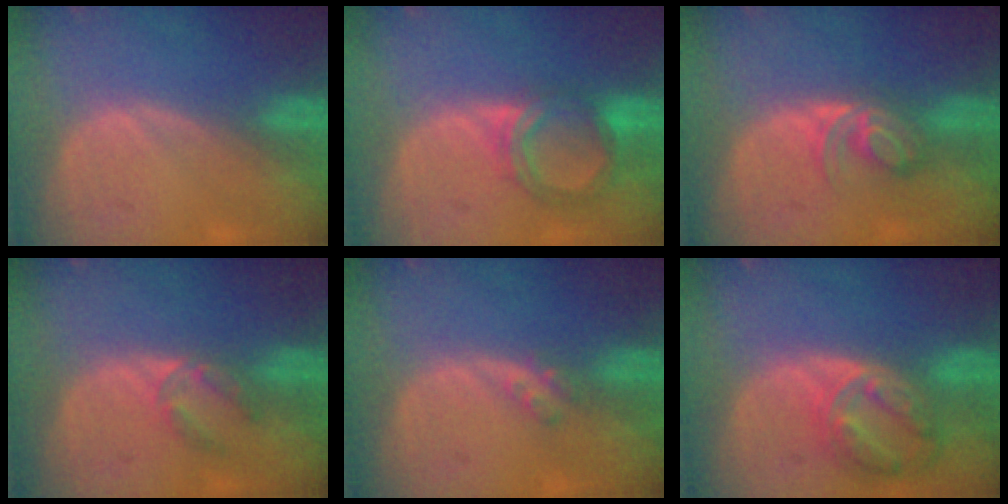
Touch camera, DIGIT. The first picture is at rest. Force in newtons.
{"total": 5.5, "press": 5.4, "slide": 1.2}
{"total": 5.7, "press": 4.7, "slide": 3.3}
{"total": 3.4, "press": 3.2, "slide": 1.0}
{"total": 2.1, "press": 1.8, "slide": 1.0}
{"total": 8.3, "press": 7.2, "slide": 4.2}